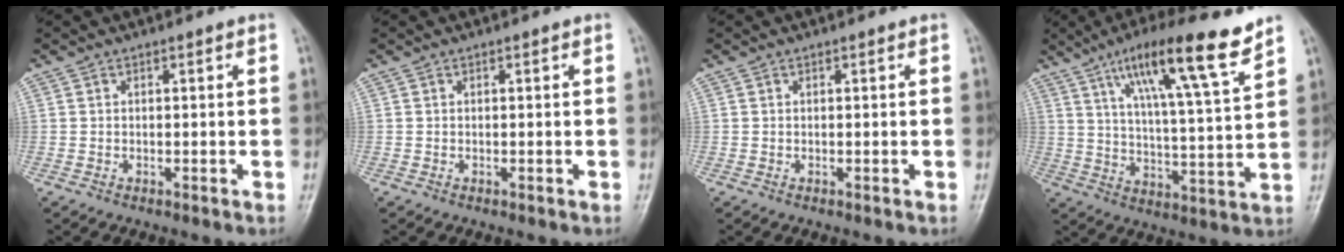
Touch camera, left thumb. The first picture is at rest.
{"total": 0.0}
{"total": 0.0}
{"total": 16.4, "force": [10.5, 1.8, 12.6], "torque": [-0.199, -0.043, 0.173]}